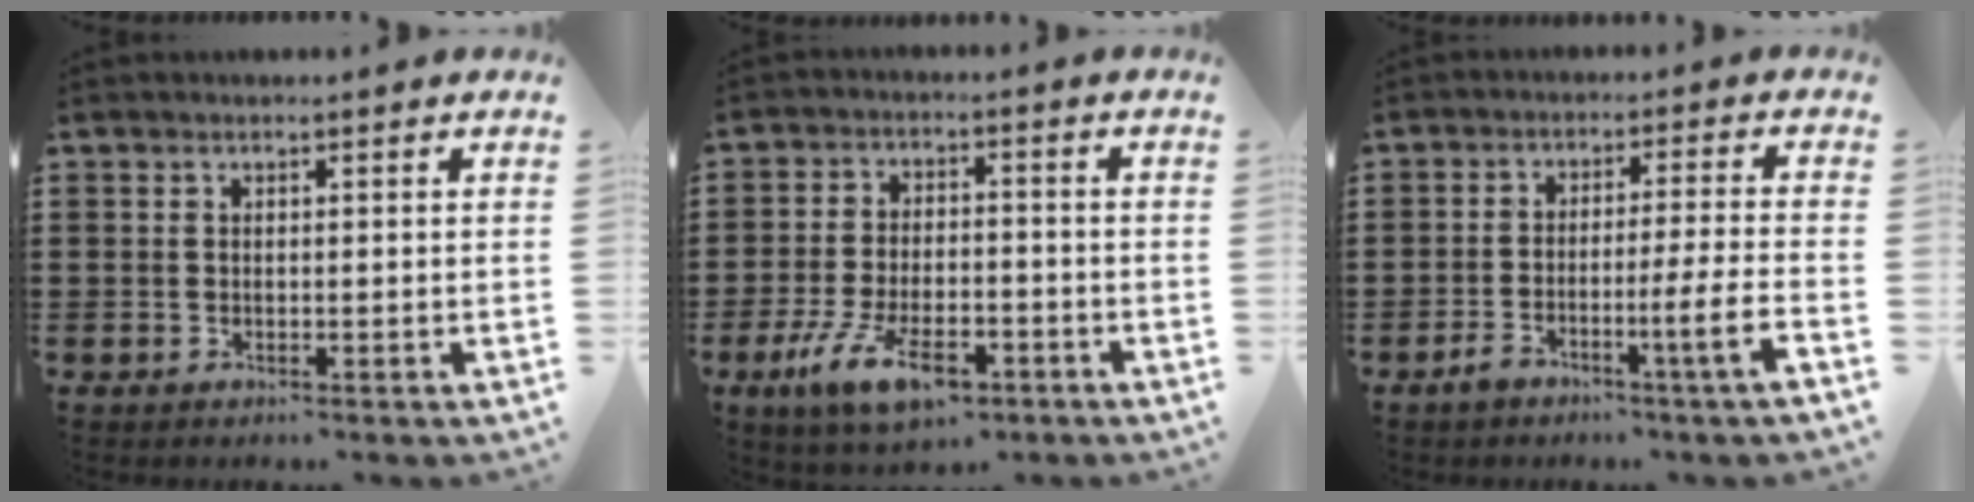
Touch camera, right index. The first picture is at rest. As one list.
[{"total": 9.0, "force": [-5.1, 3.5, 6.5], "torque": [-0.141, 0.001, -0.094]}, {"total": 6.2, "force": [-3.3, -0.5, 5.3], "torque": [-0.086, -0.006, -0.058]}]